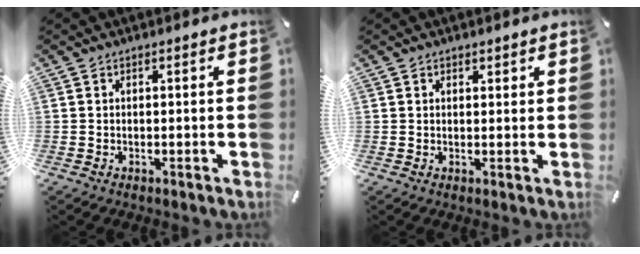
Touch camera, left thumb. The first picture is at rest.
{"total": 1.3, "force": [0.9, 0.9, 0.1], "torque": [0.007, -0.001, 0.015]}